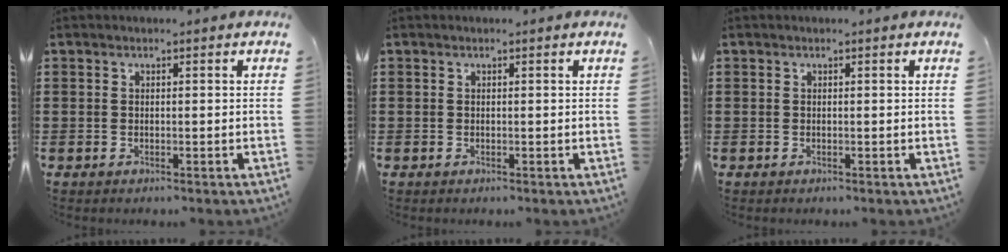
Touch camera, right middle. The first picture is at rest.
{"total": 0.0}
{"total": 0.0}